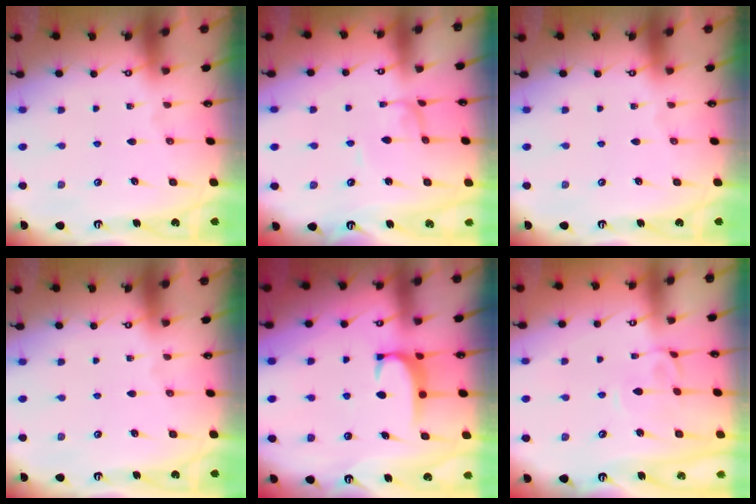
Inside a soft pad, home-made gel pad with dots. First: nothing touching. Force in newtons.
{"total": 2.2, "press": 2.2, "slide": 0.1}
{"total": 0.0}
{"total": 0.0}
{"total": 1.8, "press": 1.7, "slide": 0.5}
{"total": 3.0, "press": 3.0, "slide": 0.4}